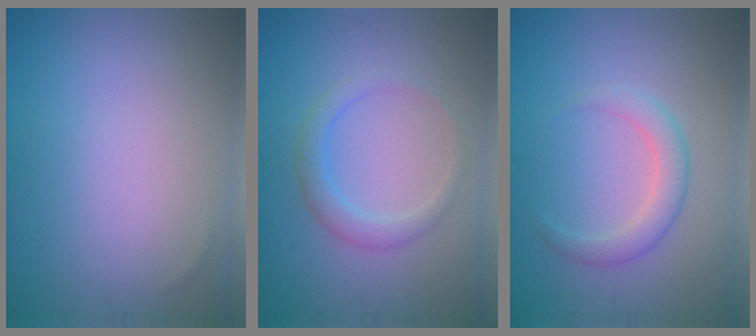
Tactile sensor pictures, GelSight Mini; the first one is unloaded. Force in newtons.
{"total": 2.3, "press": 2.3, "slide": 0.2}
{"total": 2.5, "press": 2.5, "slide": 0.2}